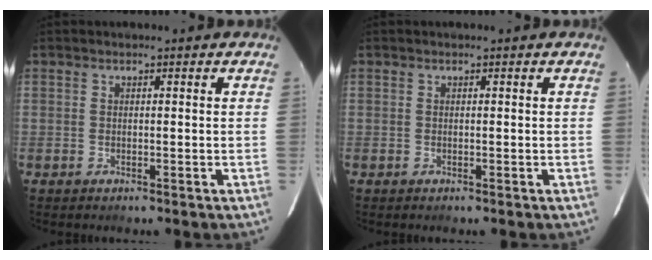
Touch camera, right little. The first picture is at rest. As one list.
[{"total": 0.0}]